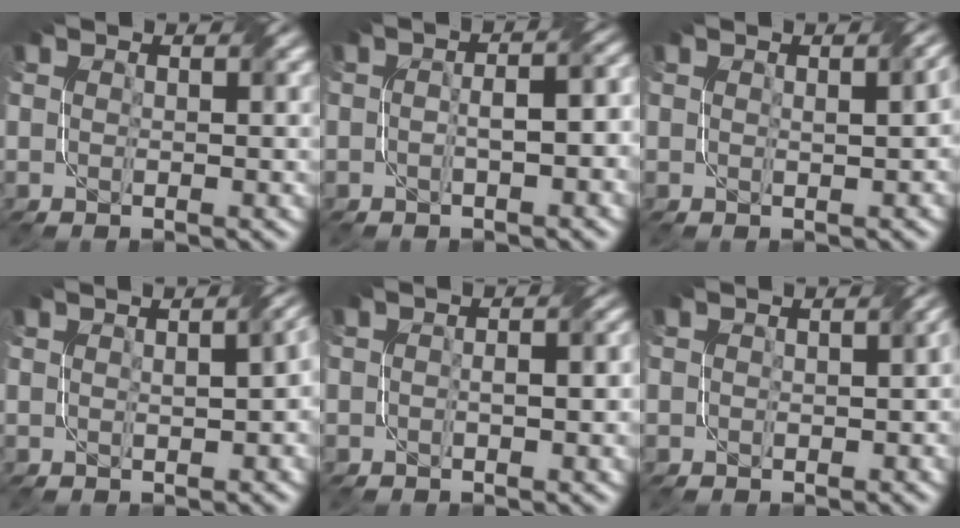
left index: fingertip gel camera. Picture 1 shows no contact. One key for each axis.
{"total": 4.2, "fx": -0.9, "fy": 1.6, "fz": 3.7, "tx": -0.045, "ty": 0.012, "tz": -0.012}
{"total": 1.7, "fx": 0.3, "fy": 0.3, "fz": 1.7, "tx": -0.021, "ty": 0.006, "tz": 0.008}
{"total": 3.5, "fx": 0.2, "fy": 1.3, "fz": 3.2, "tx": -0.032, "ty": 0.007, "tz": 0.013}
{"total": 3.3, "fx": -0.2, "fy": 1.6, "fz": 2.8, "tx": -0.031, "ty": 0.008, "tz": -0.016}
{"total": 2.5, "fx": 0.1, "fy": 1.7, "fz": 1.8, "tx": -0.013, "ty": -0.003, "tz": 0.000}